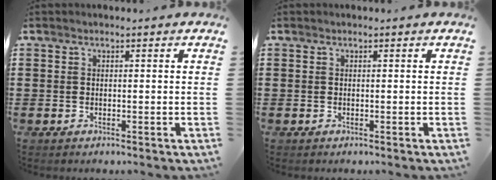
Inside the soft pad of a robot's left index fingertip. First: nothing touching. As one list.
[{"total": 0.0}]